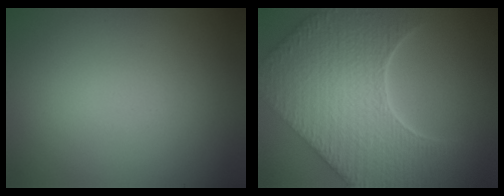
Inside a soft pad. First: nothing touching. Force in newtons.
{"total": 8.8, "press": 7.2, "slide": 5.0}